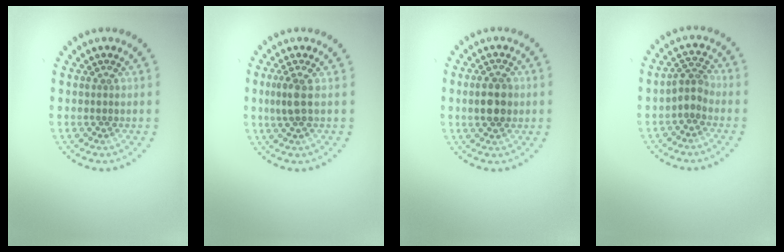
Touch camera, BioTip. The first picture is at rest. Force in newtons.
{"total": 1.8, "press": 1.5, "slide": 0.9}
{"total": 3.7, "press": 3.7, "slide": 0.1}
{"total": 1.9, "press": 1.6, "slide": 1.0}